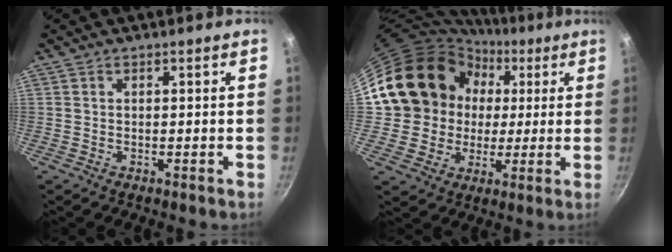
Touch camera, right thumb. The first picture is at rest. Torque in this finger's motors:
{"motor_torque": [0.63, 4.38, 0.79, -0.41, 0.65]}